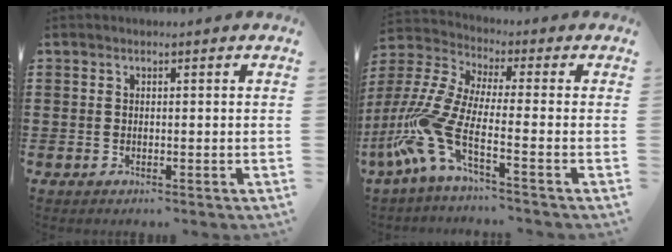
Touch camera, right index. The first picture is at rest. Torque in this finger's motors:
{"motor_torque": [2.15, -0.01, 1.05, 0.21]}